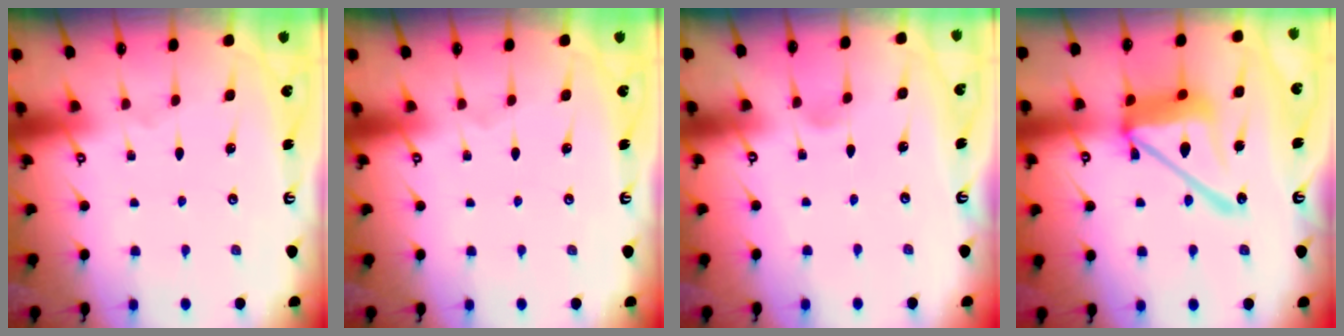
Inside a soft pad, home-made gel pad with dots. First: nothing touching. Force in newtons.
{"total": 0.0}
{"total": 2.3, "press": 2.3, "slide": 0.3}
{"total": 17.4, "press": 17.3, "slide": 1.7}